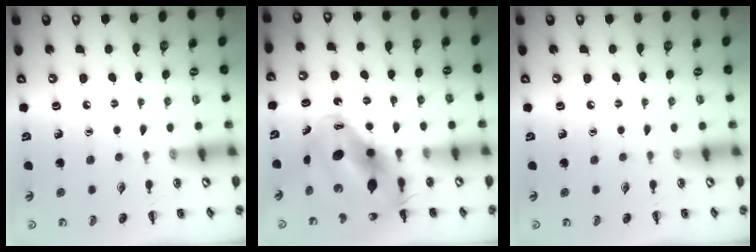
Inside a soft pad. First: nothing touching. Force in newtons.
{"total": 15.8, "press": 15.2, "slide": 4.5}
{"total": 0.0}